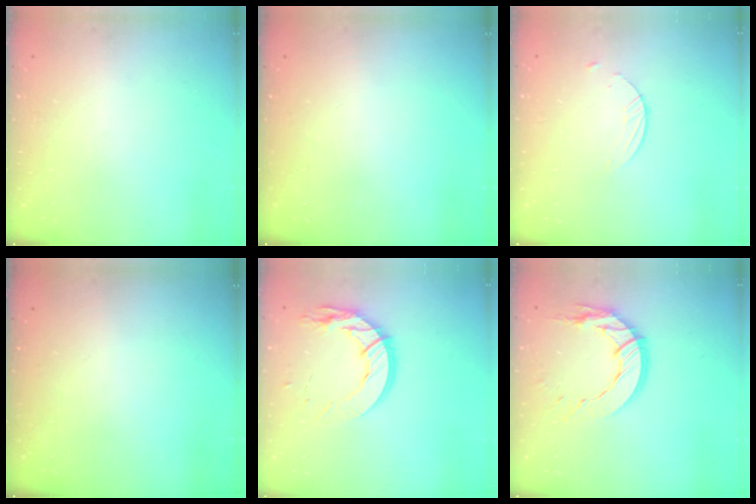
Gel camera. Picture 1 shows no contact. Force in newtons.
{"total": 0.0}
{"total": 2.1, "press": 2.1, "slide": 0.2}
{"total": 0.0}
{"total": 13.8, "press": 13.8, "slide": 1.0}
{"total": 12.1, "press": 12.1, "slide": 0.8}